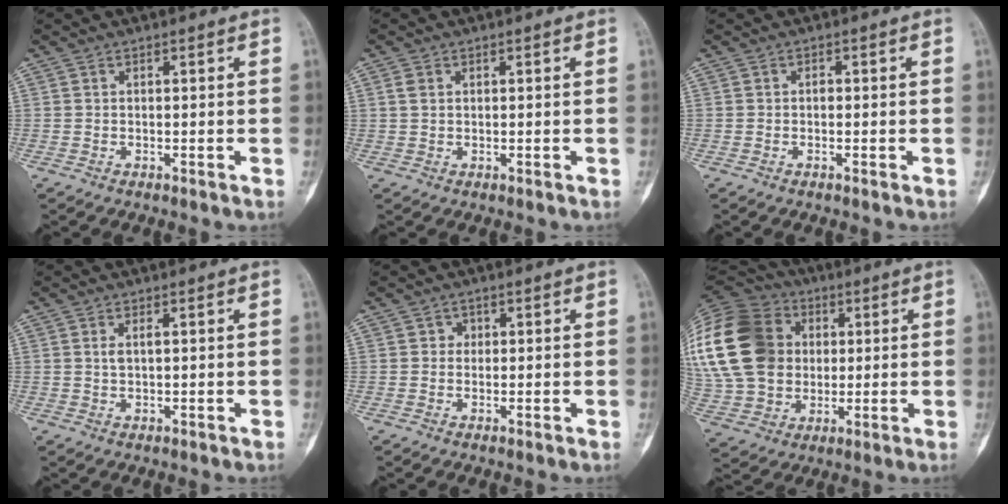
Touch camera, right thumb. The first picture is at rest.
{"total": 1.7, "force": [0.6, 1.3, 1.0], "torque": [-0.020, 0.003, 0.016]}
{"total": 0.6, "force": [-0.1, 0.4, 0.5], "torque": [-0.004, 0.001, -0.005]}
{"total": 1.8, "force": [0.5, 0.7, 1.6], "torque": [-0.030, 0.000, 0.011]}
{"total": 1.5, "force": [0.3, 1.4, 0.4], "torque": [0.006, 0.003, 0.000]}
{"total": 29.7, "force": [5.3, 23.9, 16.9], "torque": [-0.390, 0.054, 0.114]}